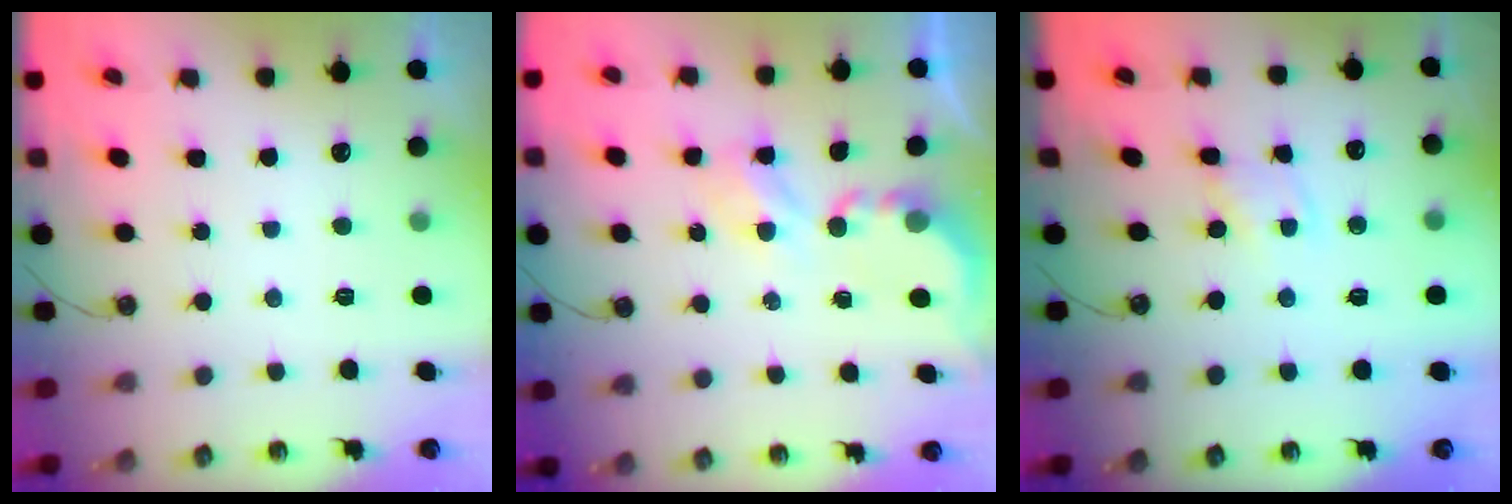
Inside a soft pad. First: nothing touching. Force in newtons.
{"total": 4.0, "press": 4.0, "slide": 0.1}
{"total": 2.1, "press": 2.1, "slide": 0.3}